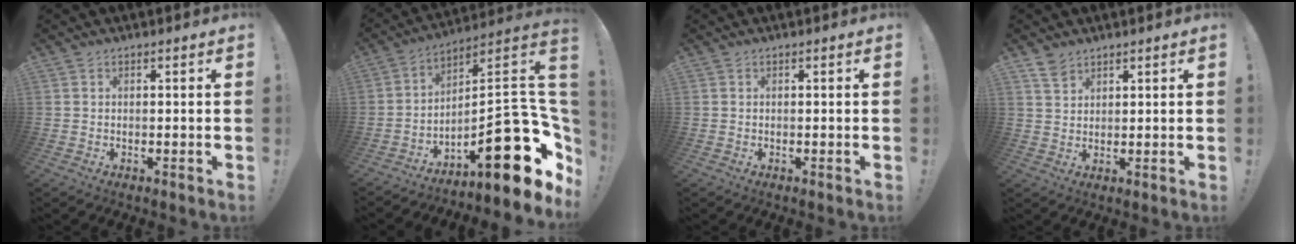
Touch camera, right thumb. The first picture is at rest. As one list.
[{"total": 24.1, "force": [-9.0, 8.0, 20.9], "torque": [-0.286, 0.037, -0.137]}, {"total": 0.0}, {"total": 4.2, "force": [3.3, 2.1, 1.5], "torque": [-0.029, -0.015, 0.064]}]